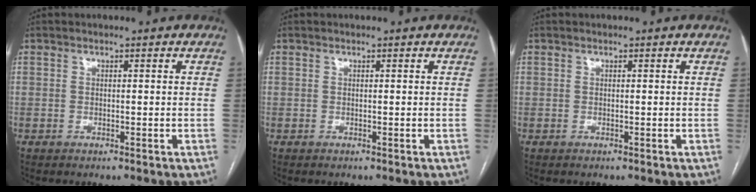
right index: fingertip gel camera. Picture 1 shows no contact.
{"total": 0.0}
{"total": 0.0}